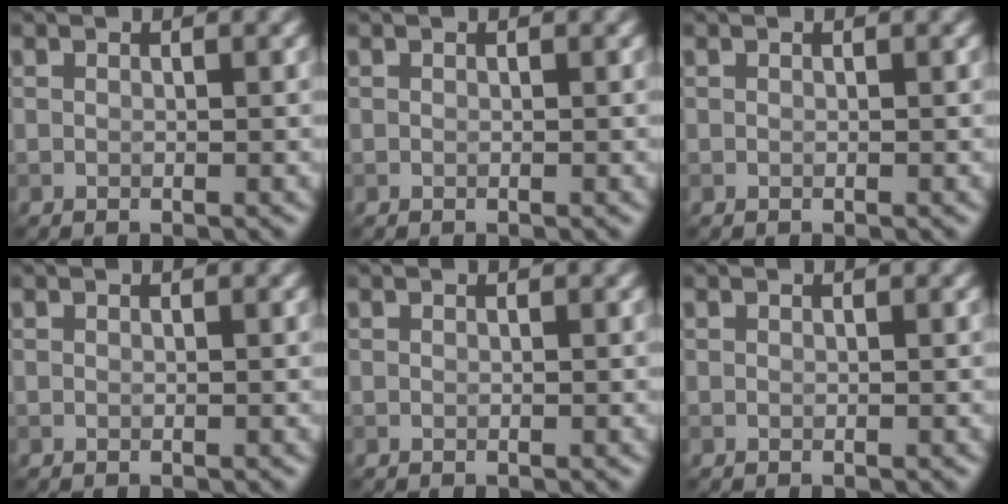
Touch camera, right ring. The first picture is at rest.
{"total": 0.0}
{"total": 0.0}
{"total": 0.0}
{"total": 0.0}
{"total": 0.0}